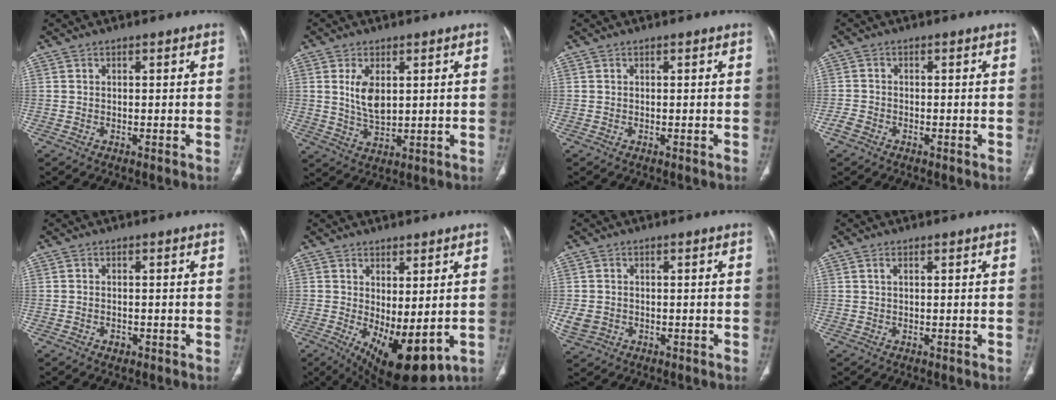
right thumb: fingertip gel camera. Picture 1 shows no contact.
{"total": 6.5, "force": [1.6, 3.4, 5.3], "torque": [-0.094, -0.012, 0.039]}
{"total": 0.0}
{"total": 2.4, "force": [-1.5, 1.6, 0.9], "torque": [-0.022, 0.007, -0.029]}
{"total": 1.4, "force": [-0.7, 1.0, 0.7], "torque": [-0.009, 0.005, -0.009]}
{"total": 12.4, "force": [-2.1, 5.2, 11.0], "torque": [-0.162, -0.019, -0.008]}
{"total": 4.1, "force": [-0.9, 3.5, 2.0], "torque": [-0.044, 0.004, -0.007]}
{"total": 0.7, "force": [0.3, 0.3, 0.6], "torque": [-0.016, 0.007, 0.006]}